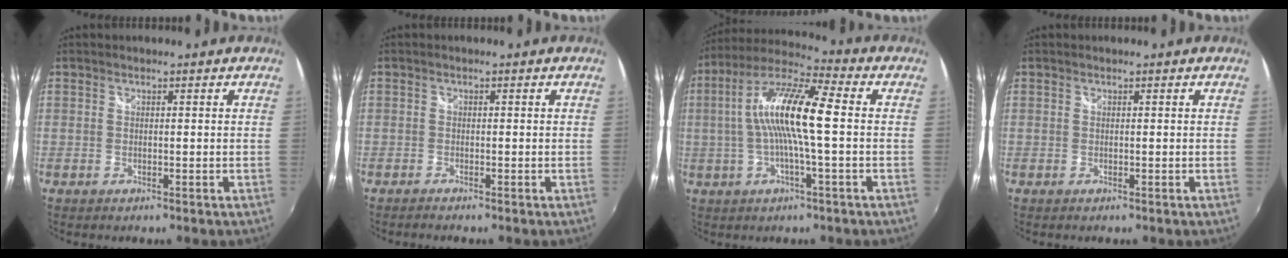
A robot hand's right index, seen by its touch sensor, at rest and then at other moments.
{"total": 1.1, "force": [-1.1, 0.3, 0.3], "torque": [-0.012, -0.005, -0.022]}
{"total": 14.1, "force": [0.4, 2.0, 14.0], "torque": [-0.266, 0.018, -0.003]}
{"total": 0.0}